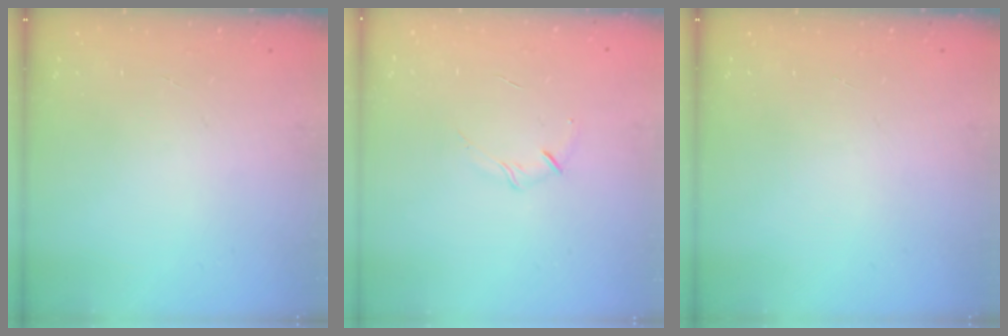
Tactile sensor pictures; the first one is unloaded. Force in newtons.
{"total": 3.7, "press": 3.6, "slide": 1.1}
{"total": 0.0}